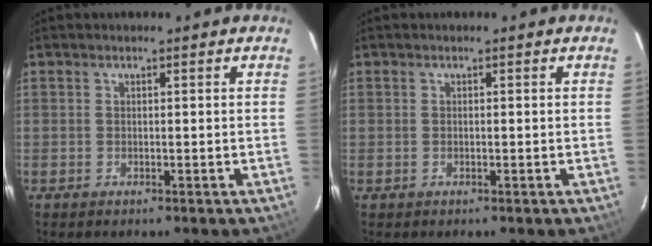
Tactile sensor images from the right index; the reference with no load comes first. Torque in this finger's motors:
{"motor_torque": [-0.06, 0.06, 0.00, 0.00]}